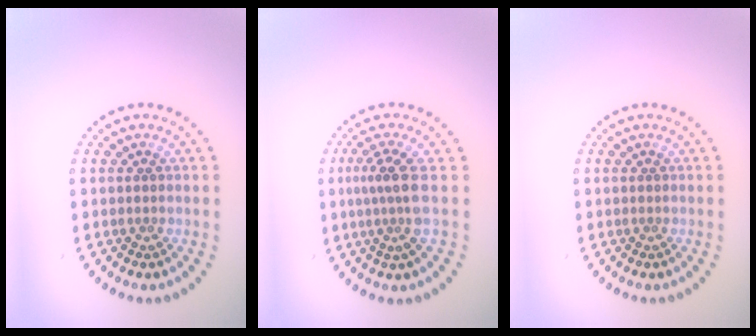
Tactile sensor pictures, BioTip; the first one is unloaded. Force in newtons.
{"total": 3.0, "press": 2.2, "slide": 2.1}
{"total": 0.0}